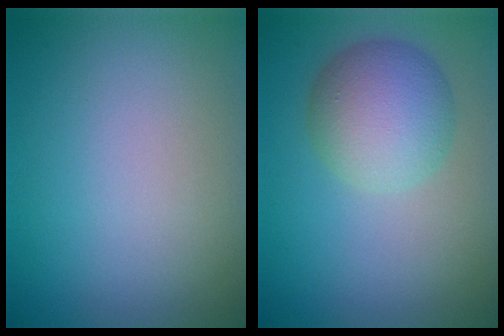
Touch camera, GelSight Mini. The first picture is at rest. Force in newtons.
{"total": 5.3, "press": 5.3, "slide": 0.0}